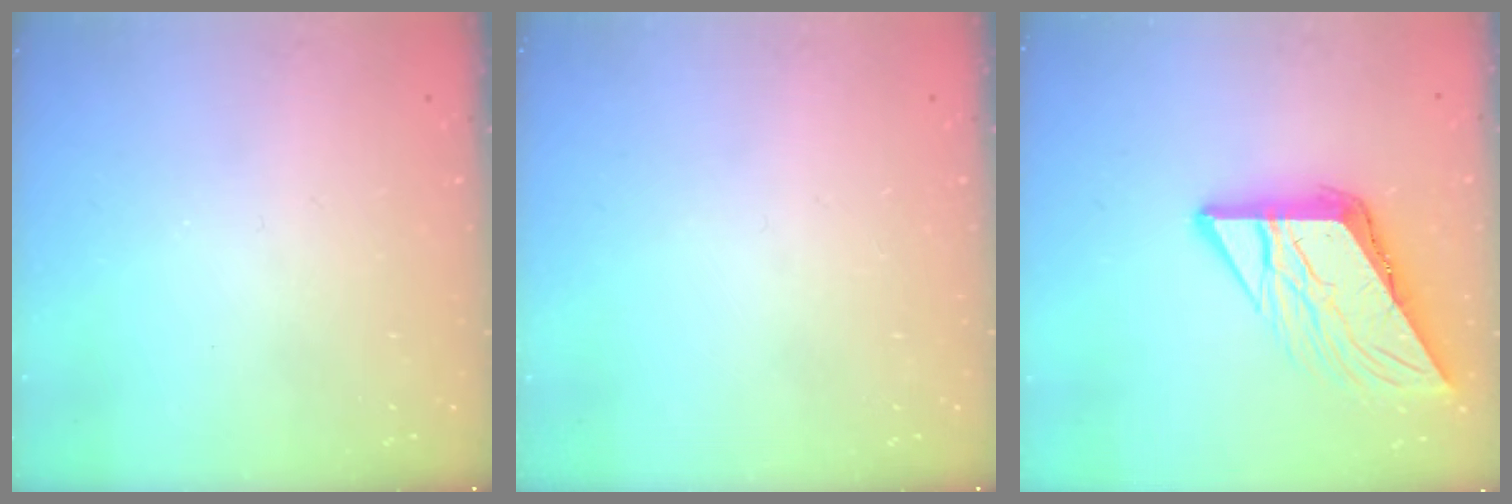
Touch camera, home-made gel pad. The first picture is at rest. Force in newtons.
{"total": 0.0}
{"total": 11.2, "press": 11.2, "slide": 1.1}